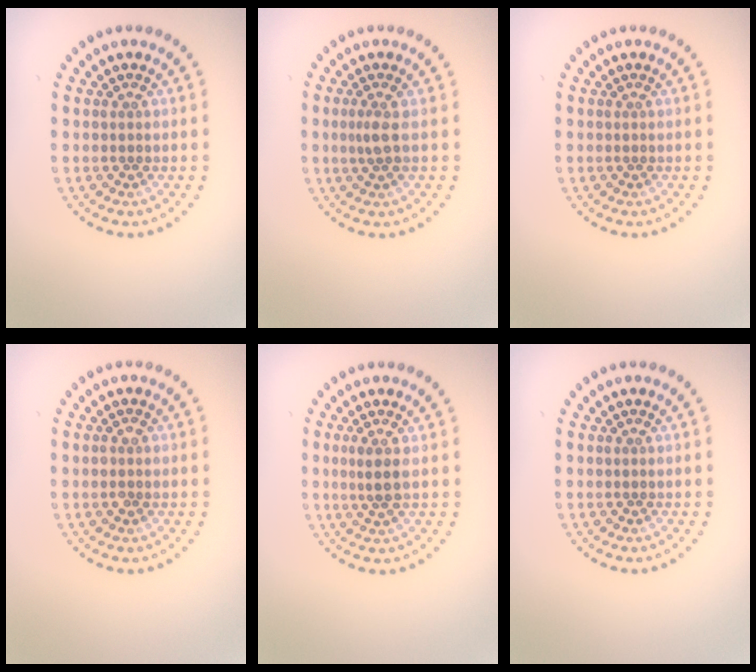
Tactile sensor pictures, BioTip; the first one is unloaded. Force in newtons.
{"total": 1.6, "press": 1.3, "slide": 1.1}
{"total": 0.0}
{"total": 1.1, "press": 1.1, "slide": 0.4}
{"total": 1.9, "press": 1.6, "slide": 1.1}
{"total": 0.0}